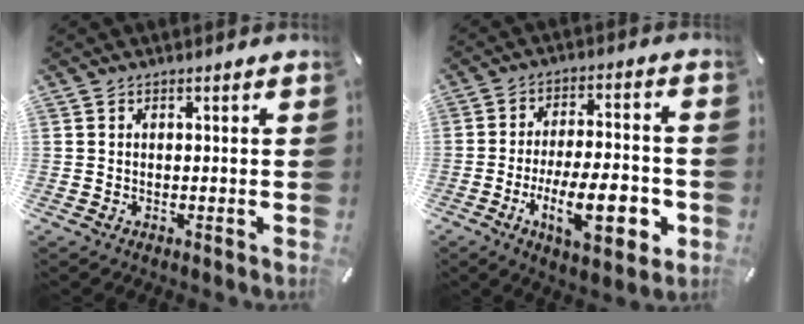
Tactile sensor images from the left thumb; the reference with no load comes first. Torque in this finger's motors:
{"motor_torque": [-0.26, 1.50, 1.39, 1.12, 0.18]}